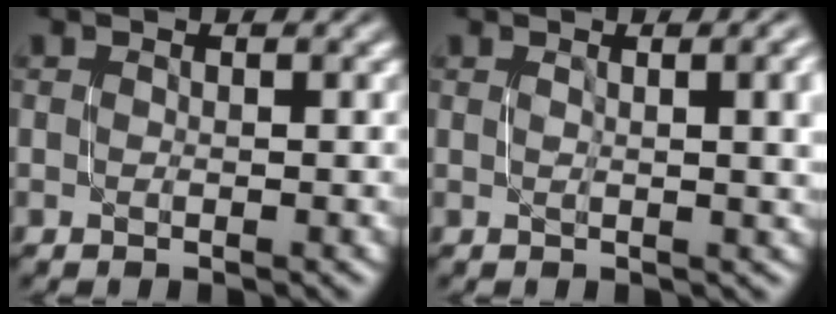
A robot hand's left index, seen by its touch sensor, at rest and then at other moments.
{"total": 5.9, "force": [1.0, 2.5, 5.3], "torque": [-0.029, 0.007, 0.010]}